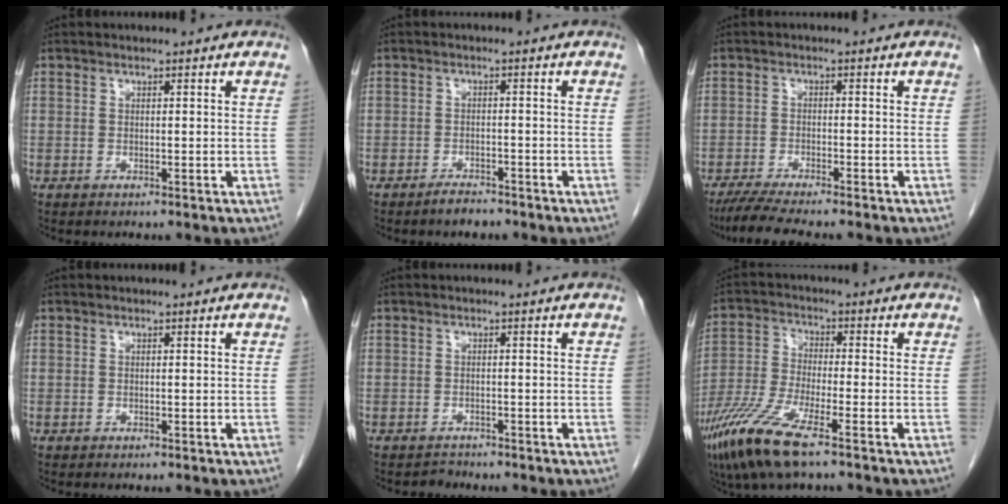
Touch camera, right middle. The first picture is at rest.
{"total": 2.4, "force": [-2.1, 0.7, 0.9], "torque": [-0.025, -0.002, -0.032]}
{"total": 6.9, "force": [-5.9, -0.1, 3.6], "torque": [-0.061, -0.022, -0.099]}
{"total": 0.0}
{"total": 1.2, "force": [-1.1, 0.3, -0.5], "torque": [0.001, -0.004, -0.019]}
{"total": 10.5, "force": [-6.7, 1.1, 8.0], "torque": [-0.185, -0.029, -0.132]}